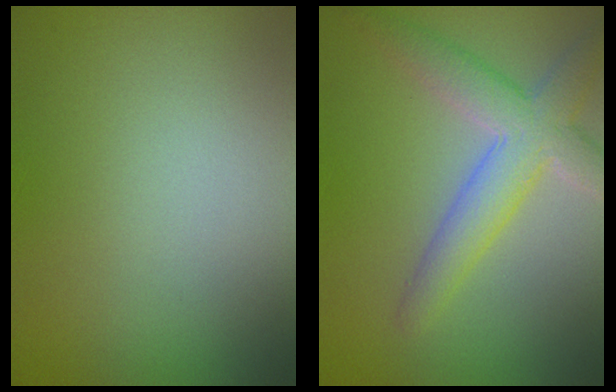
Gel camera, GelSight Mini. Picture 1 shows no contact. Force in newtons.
{"total": 5.0, "press": 5.0, "slide": 0.2}